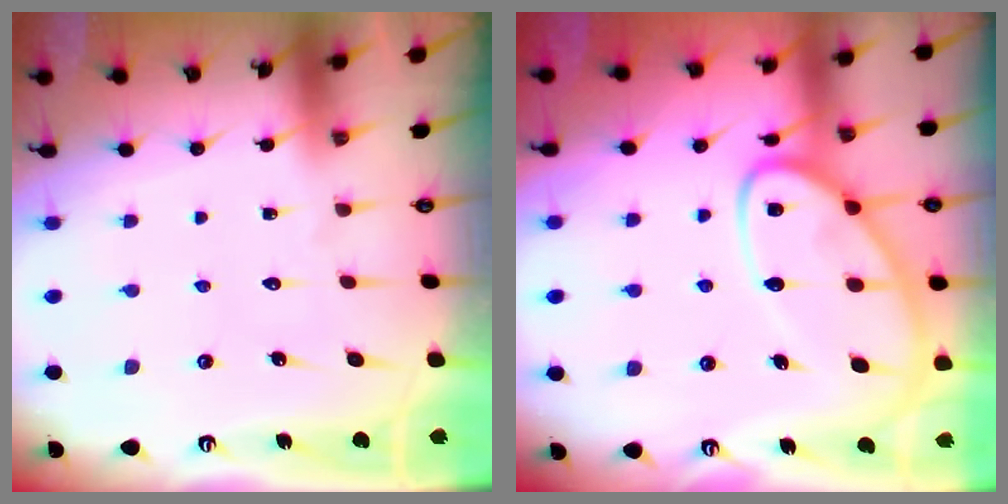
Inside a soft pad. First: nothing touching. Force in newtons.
{"total": 14.7, "press": 14.6, "slide": 1.4}